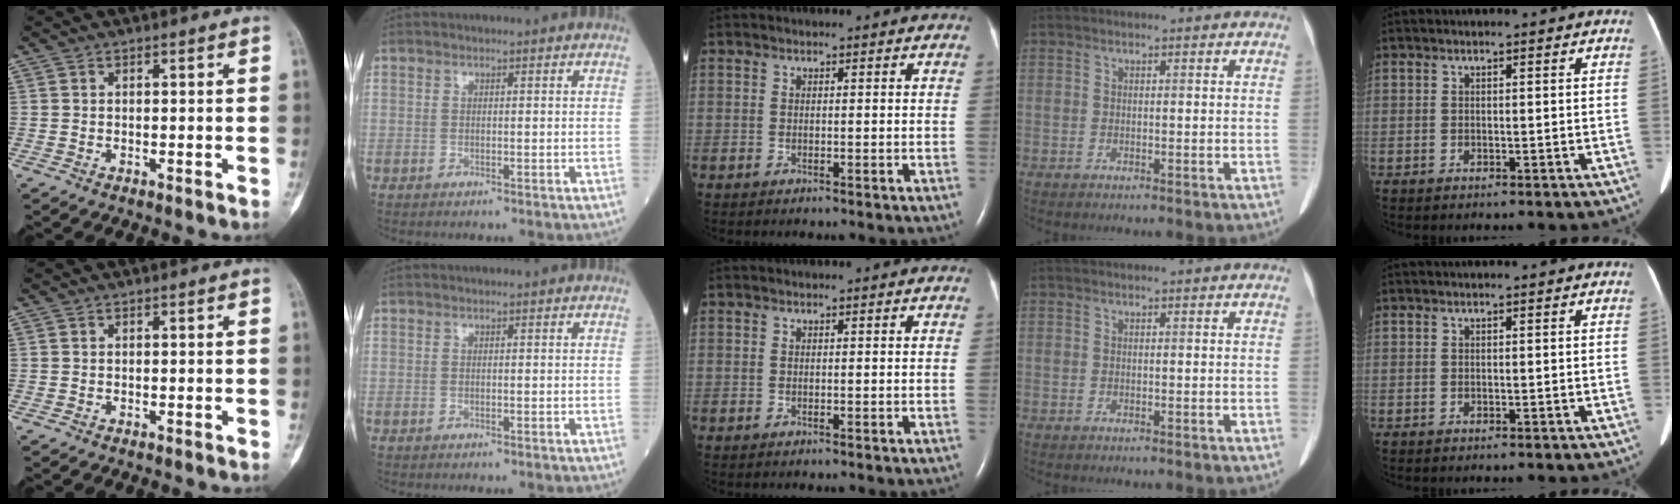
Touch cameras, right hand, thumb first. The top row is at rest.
{}